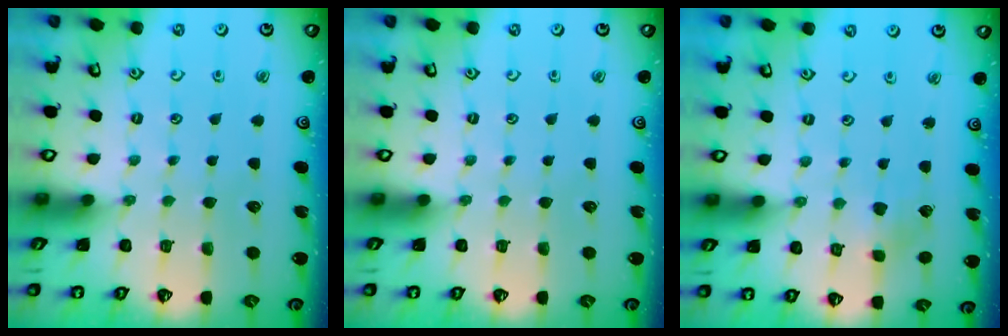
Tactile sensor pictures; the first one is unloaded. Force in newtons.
{"total": 0.0}
{"total": 2.8, "press": 2.8, "slide": 0.2}